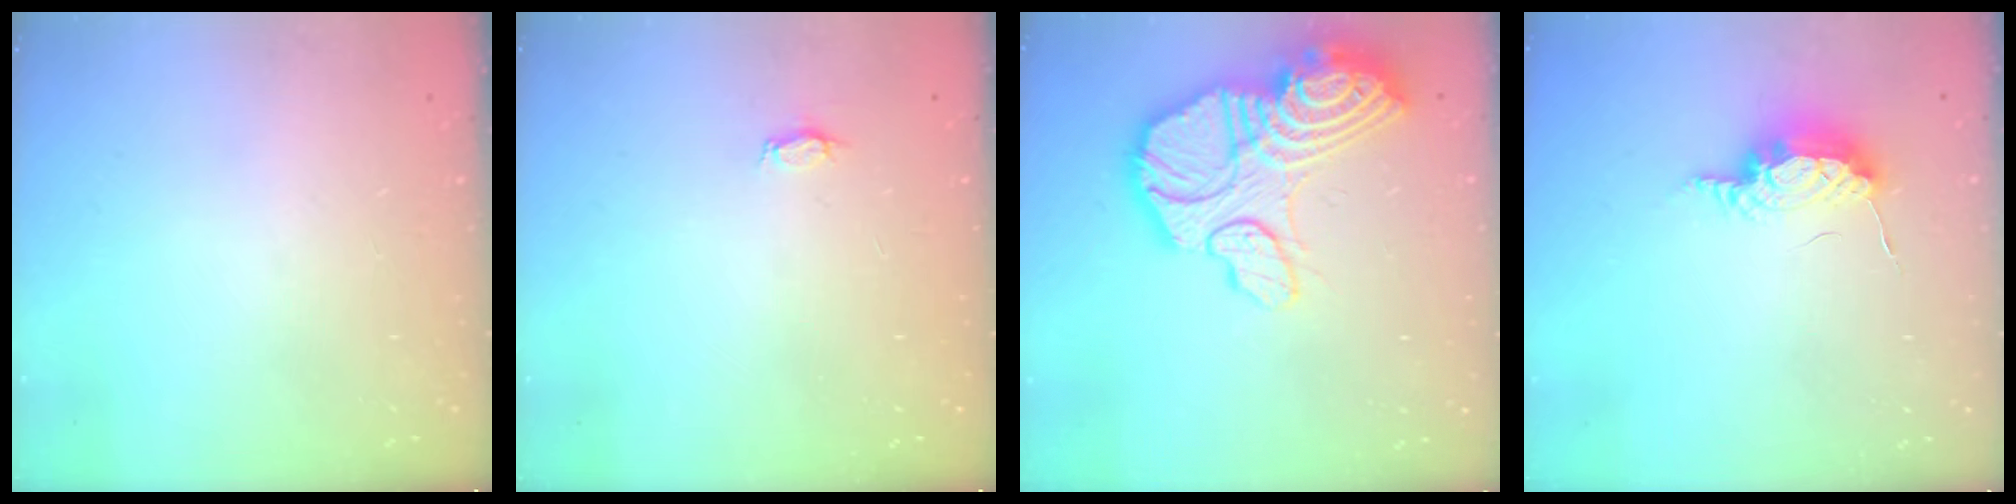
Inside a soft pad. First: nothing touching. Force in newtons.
{"total": 2.8, "press": 2.8, "slide": 0.3}
{"total": 27.3, "press": 27.1, "slide": 2.8}
{"total": 11.2, "press": 8.7, "slide": 7.0}